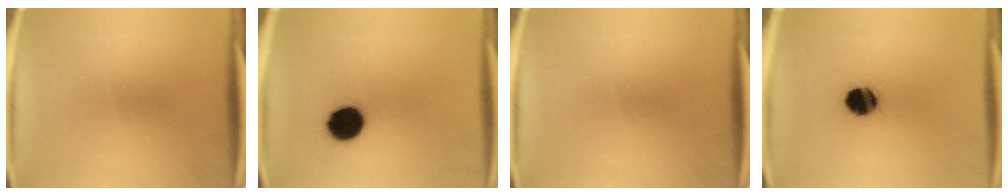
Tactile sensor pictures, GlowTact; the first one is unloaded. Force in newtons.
{"total": 10.8}
{"total": 0.0}
{"total": 9.4}